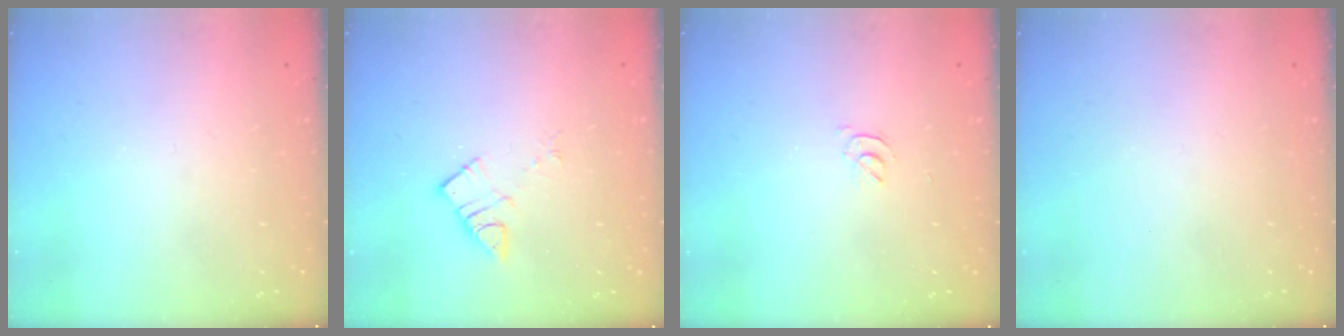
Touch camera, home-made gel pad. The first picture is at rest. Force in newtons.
{"total": 5.8, "press": 5.8, "slide": 0.0}
{"total": 2.9, "press": 2.9, "slide": 0.5}
{"total": 1.5, "press": 1.5, "slide": 0.1}